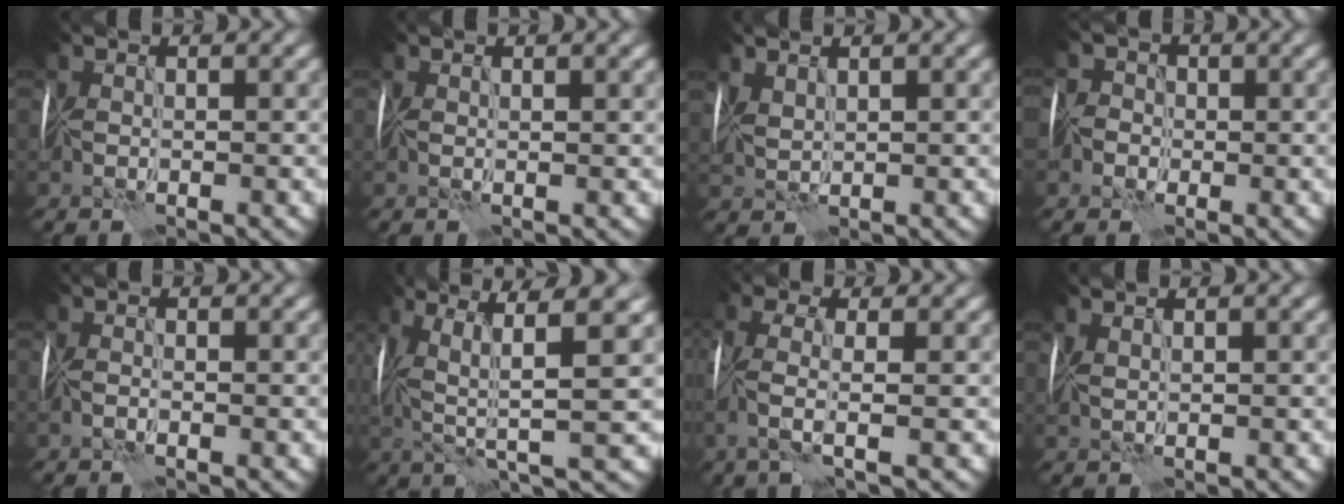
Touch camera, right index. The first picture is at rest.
{"total": 1.0, "force": [0.9, -0.1, 0.5], "torque": [-0.007, 0.005, 0.011]}
{"total": 1.9, "force": [1.4, 0.7, 1.0], "torque": [-0.029, 0.007, 0.033]}
{"total": 2.8, "force": [-1.1, 2.5, 0.6], "torque": [0.015, 0.015, -0.045]}
{"total": 0.8, "force": [-0.7, -0.2, 0.3], "torque": [-0.012, -0.001, -0.017]}
{"total": 7.2, "force": [1.6, 1.1, 6.9], "torque": [-0.137, 0.012, 0.029]}
{"total": 3.6, "force": [-0.5, 0.7, 3.5], "torque": [-0.085, 0.000, -0.018]}
{"total": 0.9, "force": [0.8, 0.0, 0.4], "torque": [-0.017, 0.005, 0.019]}